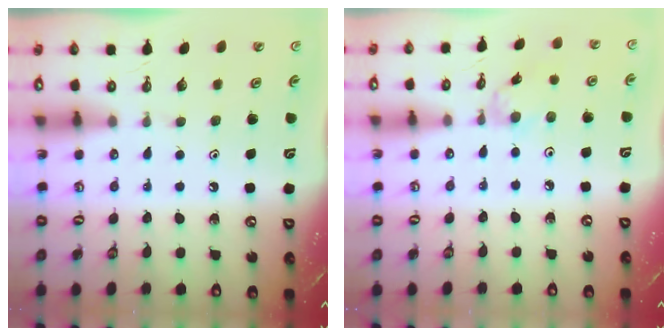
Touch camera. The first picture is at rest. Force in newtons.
{"total": 1.7, "press": 1.6, "slide": 0.4}